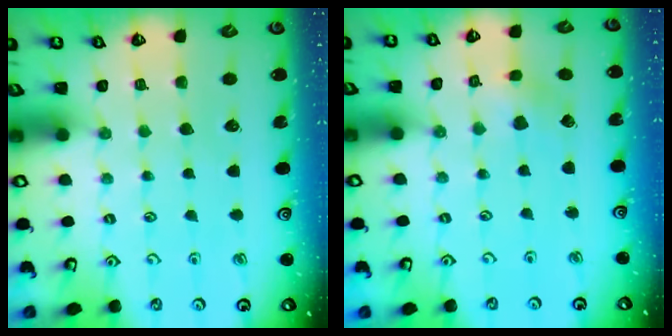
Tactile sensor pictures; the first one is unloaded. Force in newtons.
{"total": 2.4, "press": 2.4, "slide": 0.2}